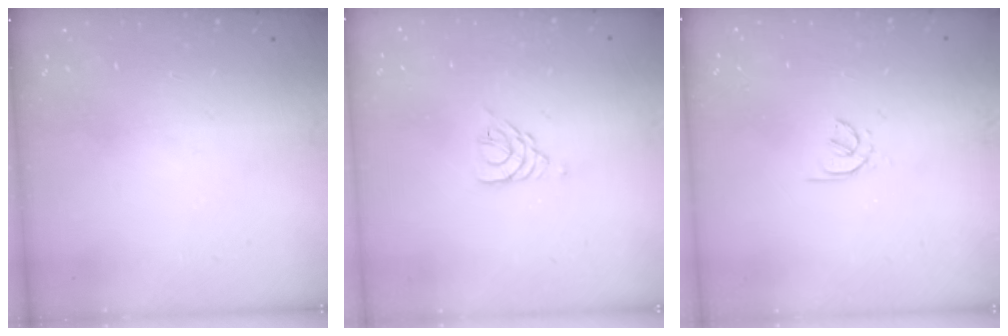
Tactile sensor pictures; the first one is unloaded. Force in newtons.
{"total": 3.1, "press": 3.0, "slide": 0.5}
{"total": 1.2, "press": 1.2, "slide": 0.4}